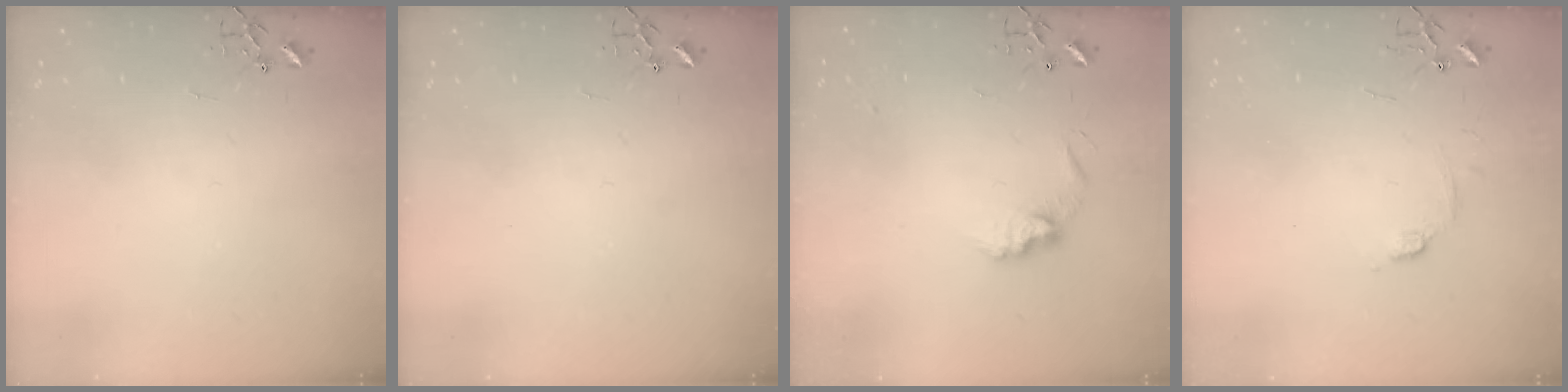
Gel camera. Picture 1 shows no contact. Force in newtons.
{"total": 0.0}
{"total": 8.4, "press": 8.4, "slide": 0.3}
{"total": 6.1, "press": 6.1, "slide": 0.7}